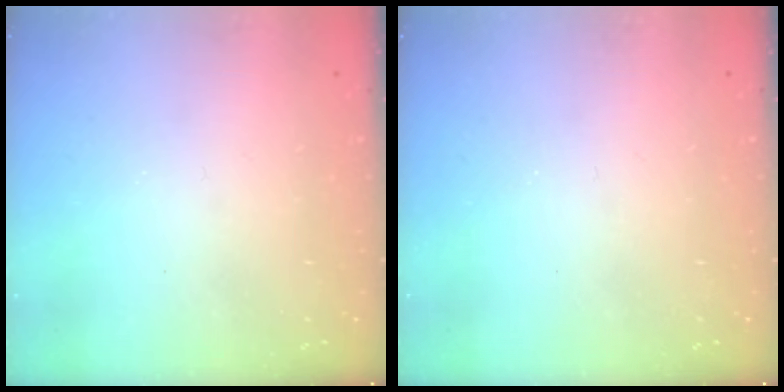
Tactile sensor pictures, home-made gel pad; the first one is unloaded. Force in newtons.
{"total": 0.0}